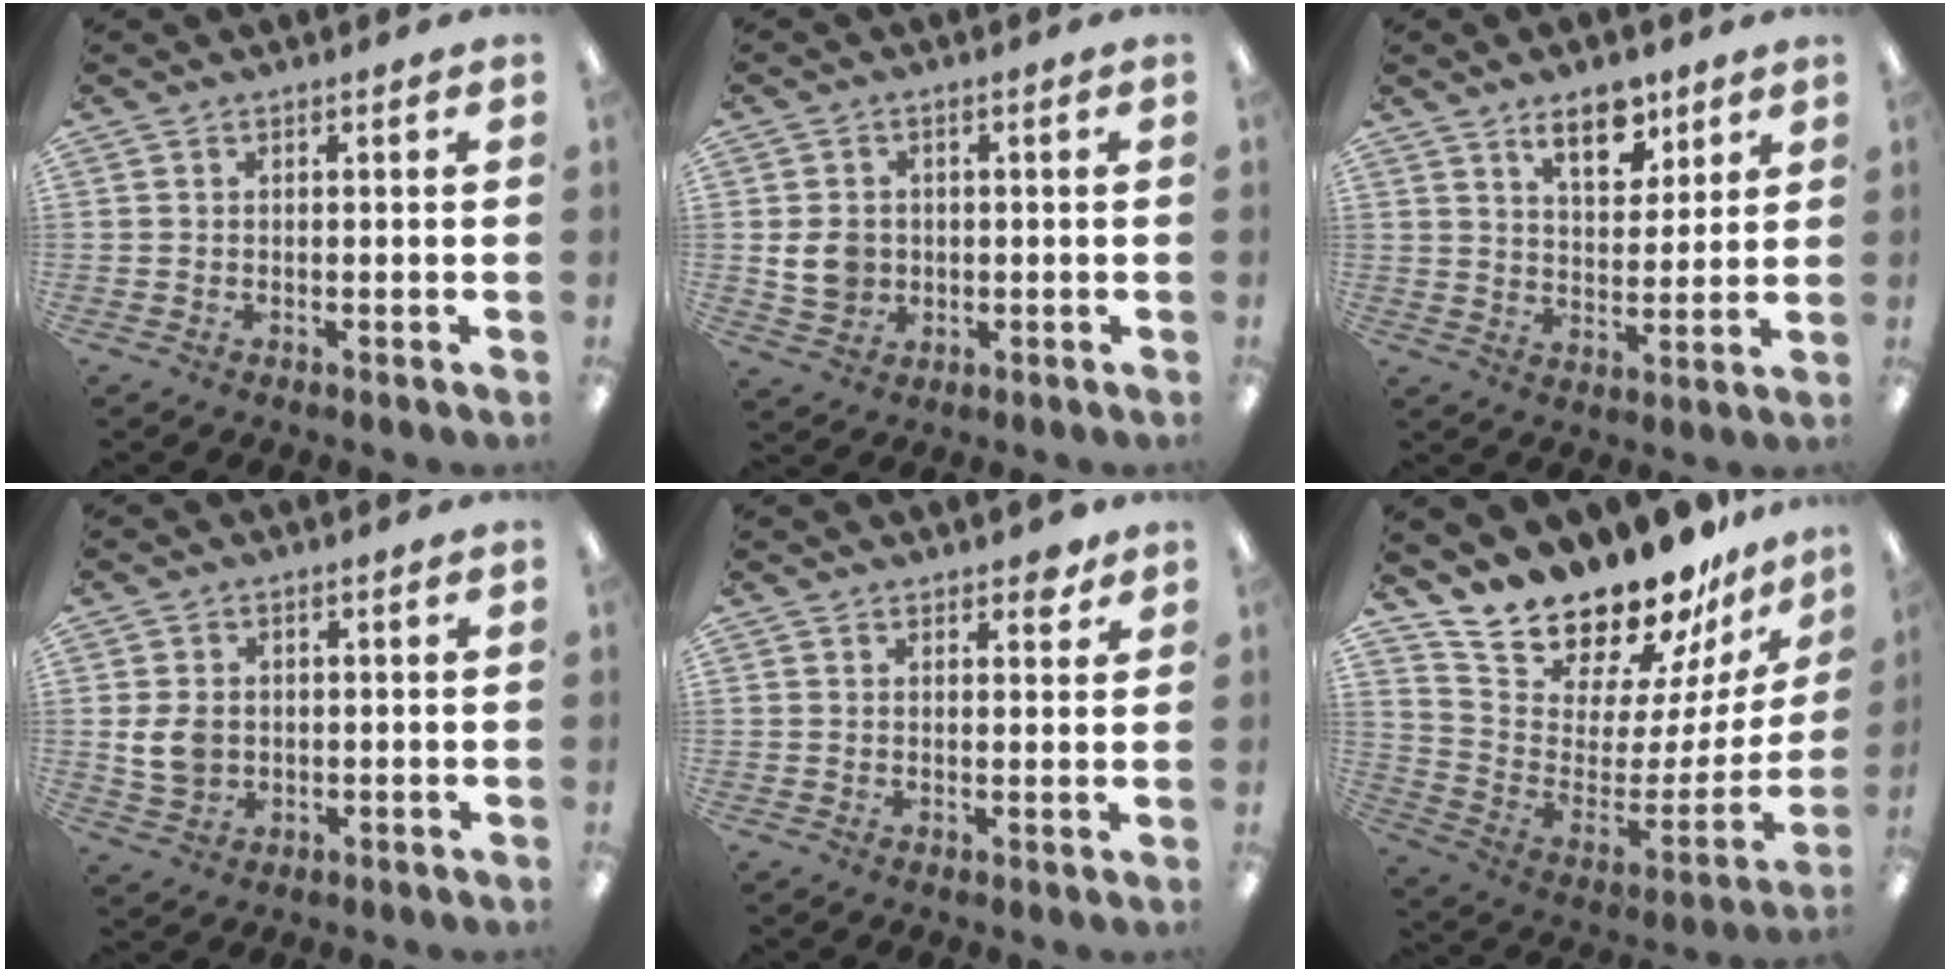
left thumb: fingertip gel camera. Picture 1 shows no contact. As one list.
[{"total": 6.1, "force": [0.0, 5.4, 2.8], "torque": [-0.048, 0.007, 0.002]}, {"total": 12.9, "force": [8.7, 6.2, 7.2], "torque": [-0.092, -0.044, 0.149]}, {"total": 6.0, "force": [0.2, 4.9, 3.5], "torque": [-0.078, 0.002, 0.001]}, {"total": 3.2, "force": [2.6, 1.4, 1.2], "torque": [-0.003, -0.011, 0.042]}, {"total": 17.9, "force": [17.1, 4.1, 2.8], "torque": [-0.066, -0.160, 0.312]}]